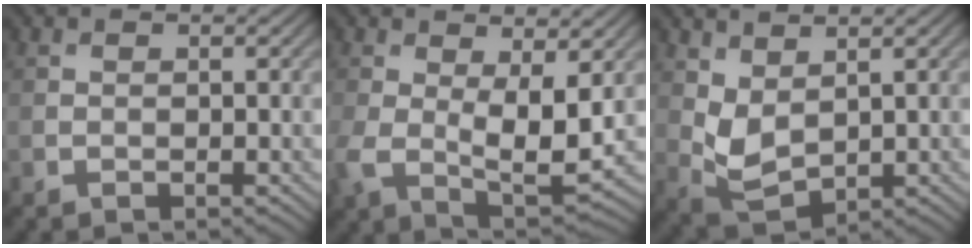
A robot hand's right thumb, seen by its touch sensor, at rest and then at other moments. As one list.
[{"total": 8.2, "force": [0.4, 4.2, 7.1], "torque": [-0.157, -0.022, 0.014]}, {"total": 4.7, "force": [1.8, 2.7, 3.4], "torque": [-0.089, -0.007, 0.042]}]